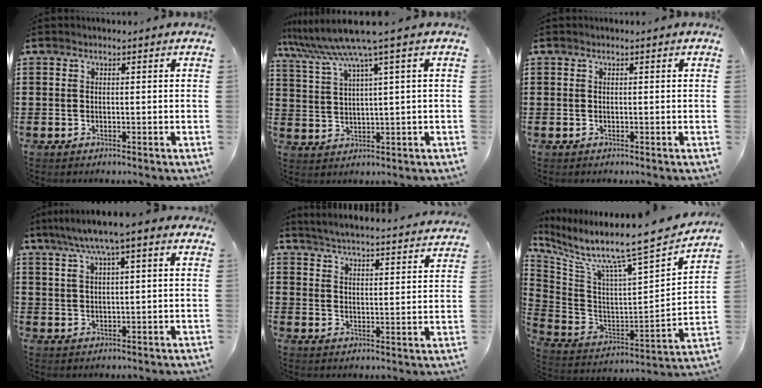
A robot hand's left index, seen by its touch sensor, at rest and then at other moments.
{"total": 7.1, "force": [4.6, -0.6, 5.4], "torque": [-0.136, -0.032, 0.074]}
{"total": 0.0}
{"total": 5.7, "force": [3.4, 0.4, 4.5], "torque": [-0.093, -0.003, 0.056]}
{"total": 4.6, "force": [4.5, -0.8, 0.6], "torque": [-0.032, -0.036, 0.075]}
{"total": 8.3, "force": [7.0, -0.6, 4.5], "torque": [-0.110, -0.078, 0.100]}